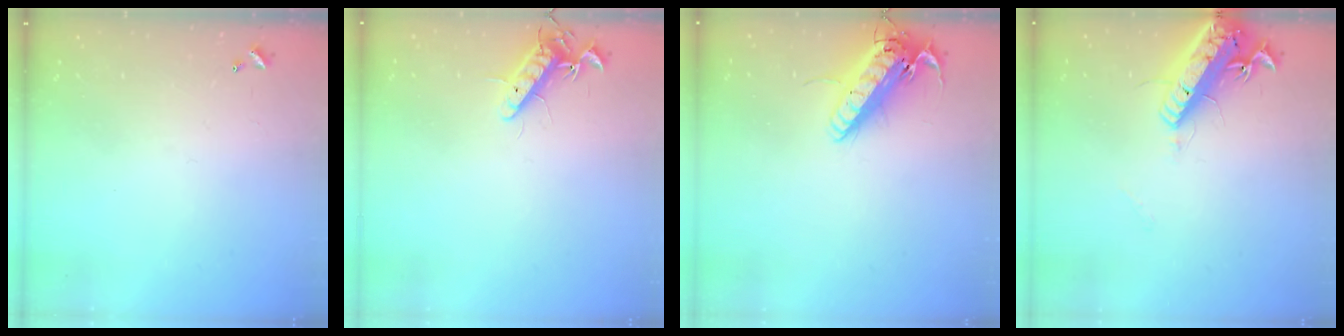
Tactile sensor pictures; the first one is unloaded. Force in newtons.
{"total": 11.3, "press": 11.2, "slide": 1.5}
{"total": 17.8, "press": 17.5, "slide": 3.3}
{"total": 18.1, "press": 17.7, "slide": 3.6}